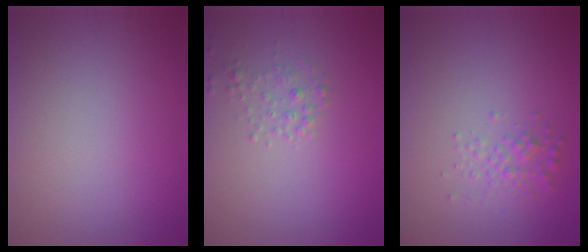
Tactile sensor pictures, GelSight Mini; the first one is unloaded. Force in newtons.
{"total": 1.3, "press": 1.2, "slide": 0.1}
{"total": 1.7, "press": 1.7, "slide": 0.1}